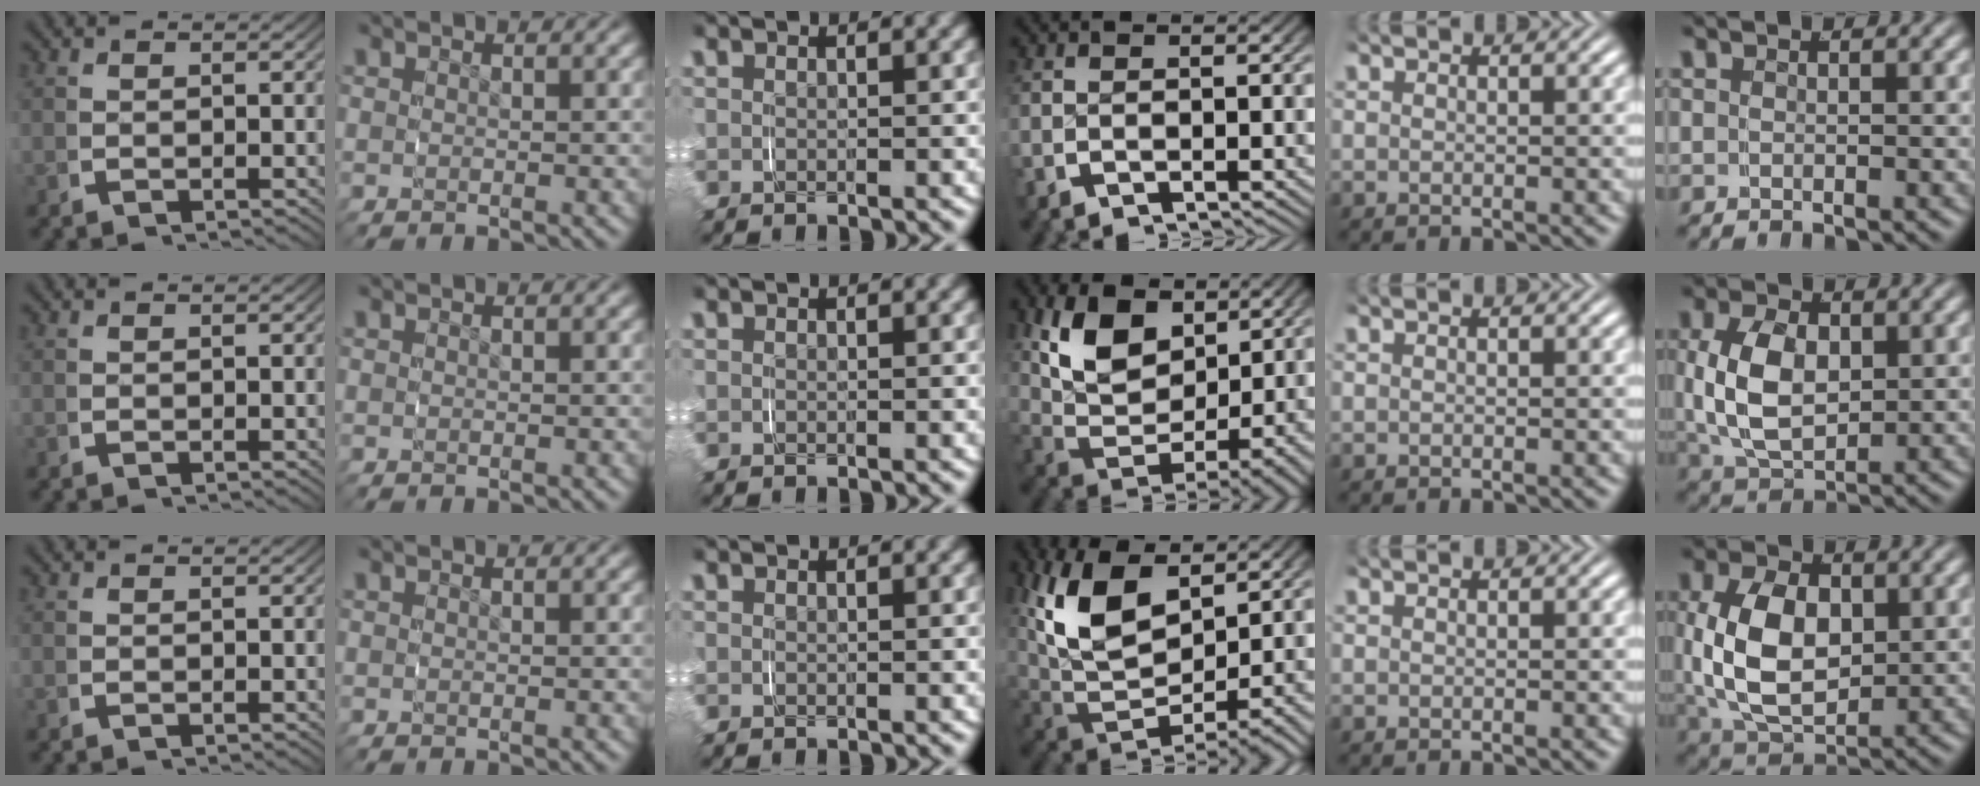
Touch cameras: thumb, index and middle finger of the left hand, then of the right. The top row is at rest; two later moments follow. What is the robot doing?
{"motion": "grasp_and_lifting", "object": "shorts"}